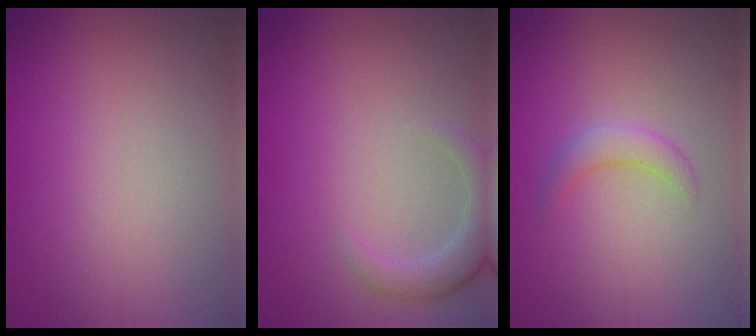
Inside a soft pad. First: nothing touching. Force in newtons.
{"total": 2.9, "press": 2.8, "slide": 0.3}
{"total": 2.0, "press": 2.0, "slide": 0.1}